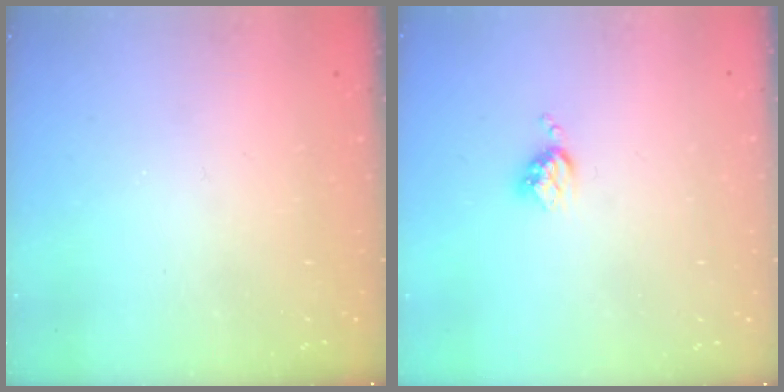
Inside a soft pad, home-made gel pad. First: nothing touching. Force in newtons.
{"total": 3.5, "press": 3.5, "slide": 0.4}